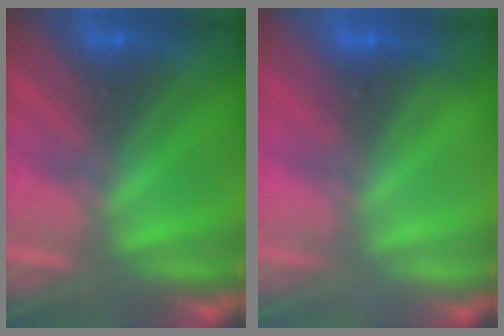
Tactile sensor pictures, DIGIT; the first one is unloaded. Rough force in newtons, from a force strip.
{"total": 2.2}